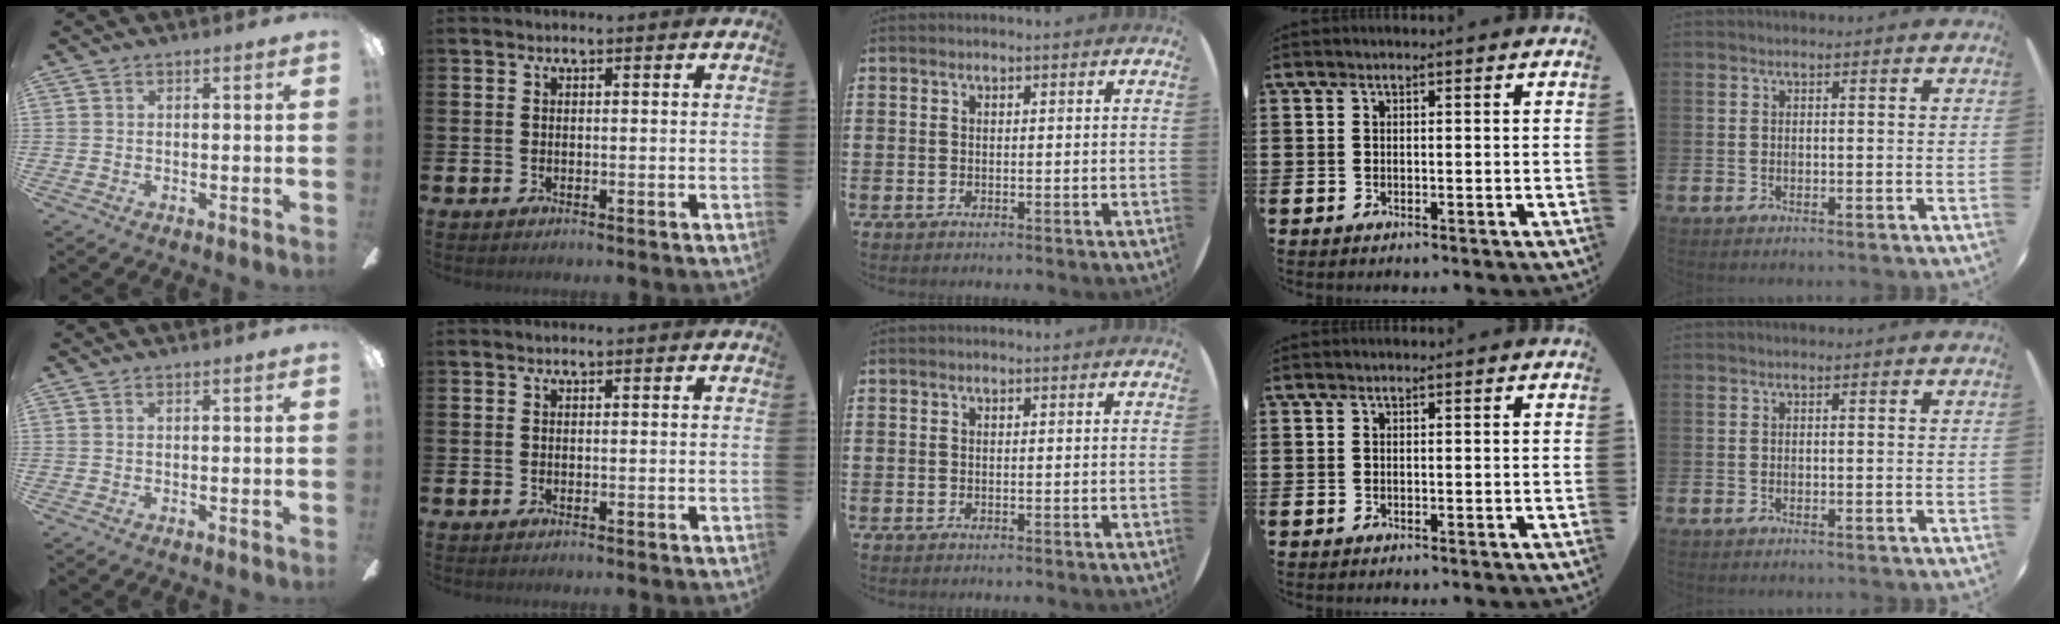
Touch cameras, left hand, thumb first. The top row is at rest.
{}